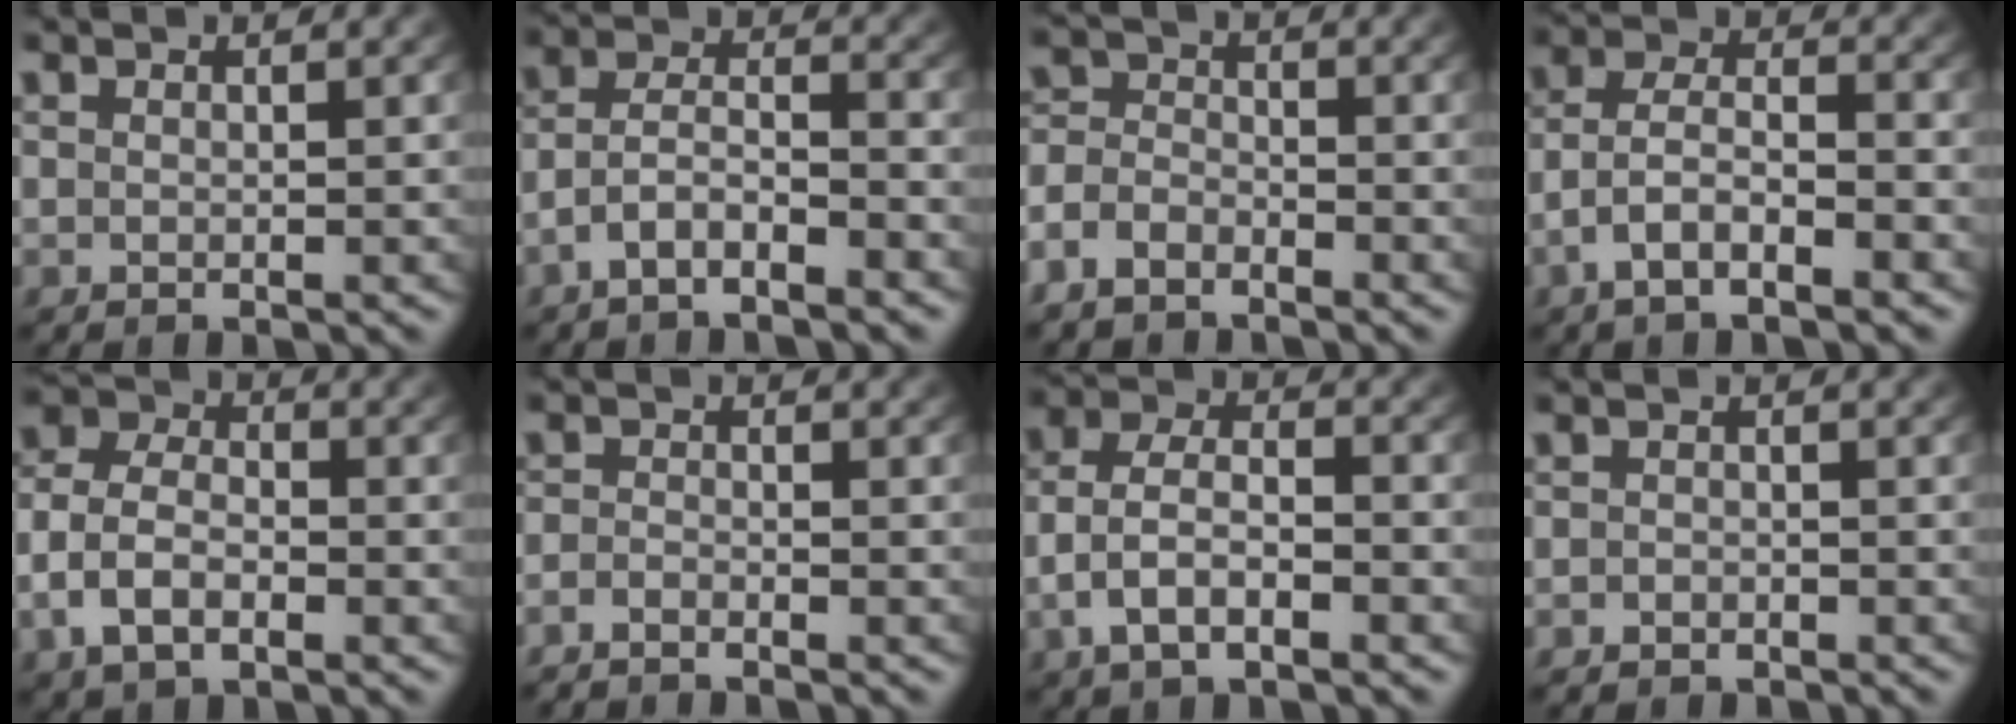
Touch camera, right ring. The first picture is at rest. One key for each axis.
{"total": 4.3, "fx": -2.7, "fy": 2.4, "fz": 2.3, "tx": -0.052, "ty": -0.018, "tz": -0.045}
{"total": 4.6, "fx": -2.6, "fy": 3.6, "fz": 1.2, "tx": -0.038, "ty": -0.026, "tz": -0.044}
{"total": 4.4, "fx": -2.1, "fy": 2.5, "fz": 2.9, "tx": -0.070, "ty": -0.023, "tz": -0.032}
{"total": 5.9, "fx": -1.5, "fy": 4.6, "fz": 3.3, "tx": -0.078, "ty": -0.019, "tz": -0.023}
{"total": 2.0, "fx": -1.9, "fy": 0.6, "fz": 0.2, "tx": -0.019, "ty": -0.017, "tz": -0.030}
{"total": 5.2, "fx": -1.7, "fy": 3.4, "fz": 3.6, "tx": -0.079, "ty": -0.022, "tz": -0.021}
{"total": 1.1, "fx": -1.0, "fy": 0.5, "fz": -0.1, "tx": -0.002, "ty": -0.016, "tz": -0.011}